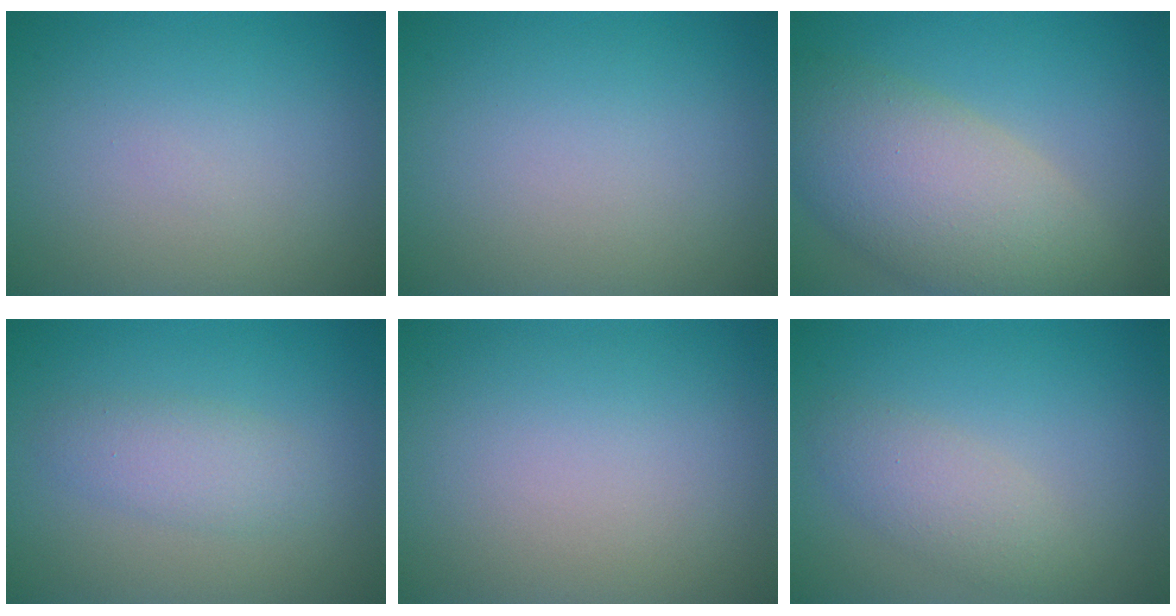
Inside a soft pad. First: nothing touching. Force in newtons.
{"total": 0.0}
{"total": 8.7, "press": 8.6, "slide": 0.9}
{"total": 2.5, "press": 2.5, "slide": 0.1}
{"total": 0.0}
{"total": 2.5, "press": 2.5, "slide": 0.1}